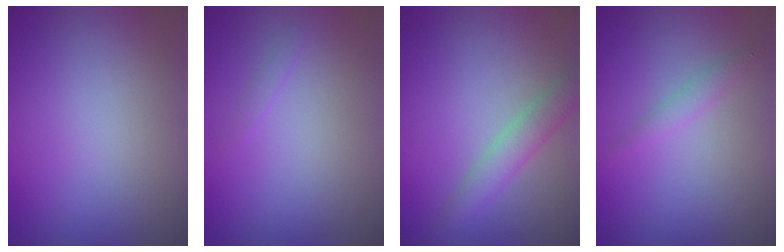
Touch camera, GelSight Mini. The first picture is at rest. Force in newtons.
{"total": 0.5, "press": 0.5, "slide": 0.0}
{"total": 2.7, "press": 2.7, "slide": 0.1}
{"total": 1.5, "press": 1.5, "slide": 0.1}